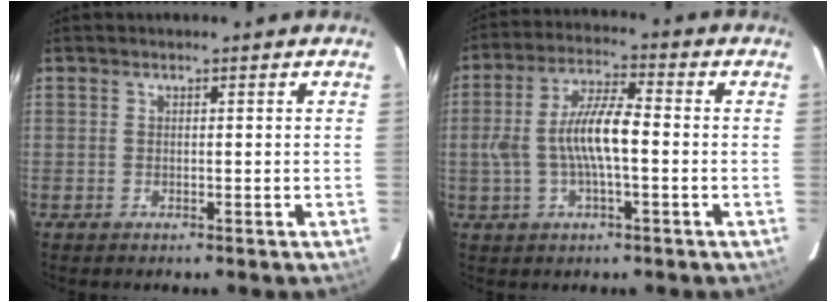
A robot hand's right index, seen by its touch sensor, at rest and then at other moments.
{"total": 10.4, "force": [-1.0, 2.9, 10.0], "torque": [-0.199, 0.009, -0.017]}